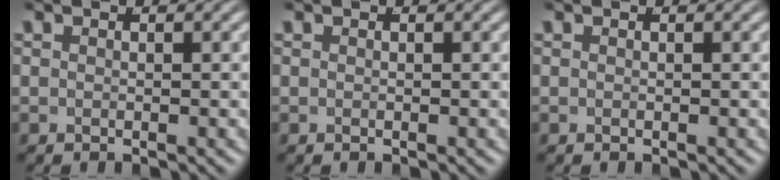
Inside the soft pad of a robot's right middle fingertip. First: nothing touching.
{"total": 0.0}
{"total": 0.0}